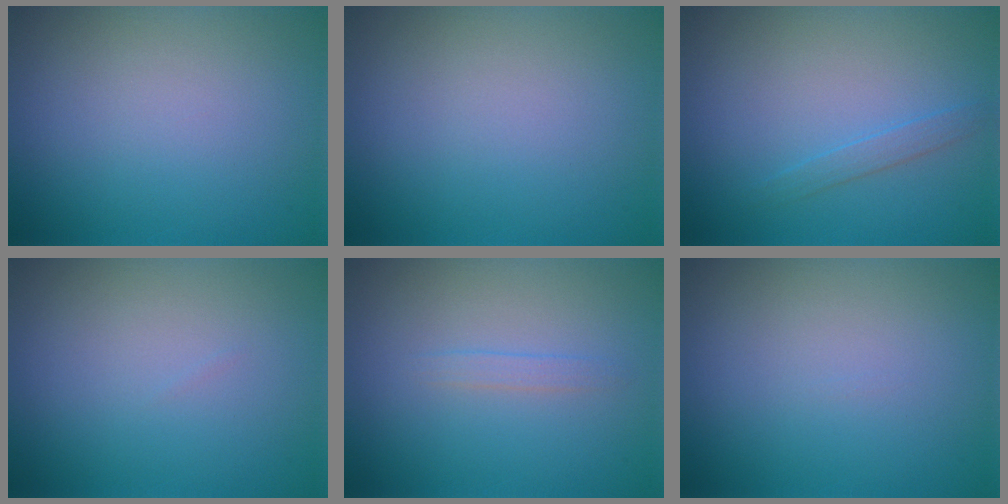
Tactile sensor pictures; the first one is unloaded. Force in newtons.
{"total": 0.0}
{"total": 1.1, "press": 1.1, "slide": 0.1}
{"total": 0.0}
{"total": 0.9, "press": 0.8, "slide": 0.1}
{"total": 0.0}